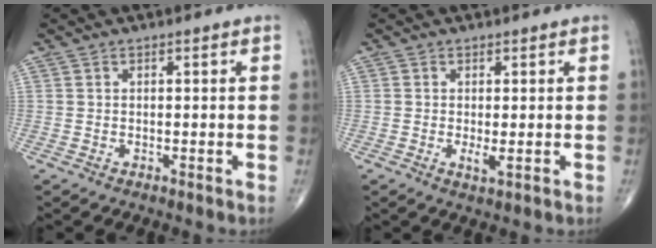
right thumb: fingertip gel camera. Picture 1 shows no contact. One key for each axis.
{"total": 2.0, "fx": -0.2, "fy": 0.5, "fz": 1.9, "tx": -0.040, "ty": -0.007, "tz": -0.003}